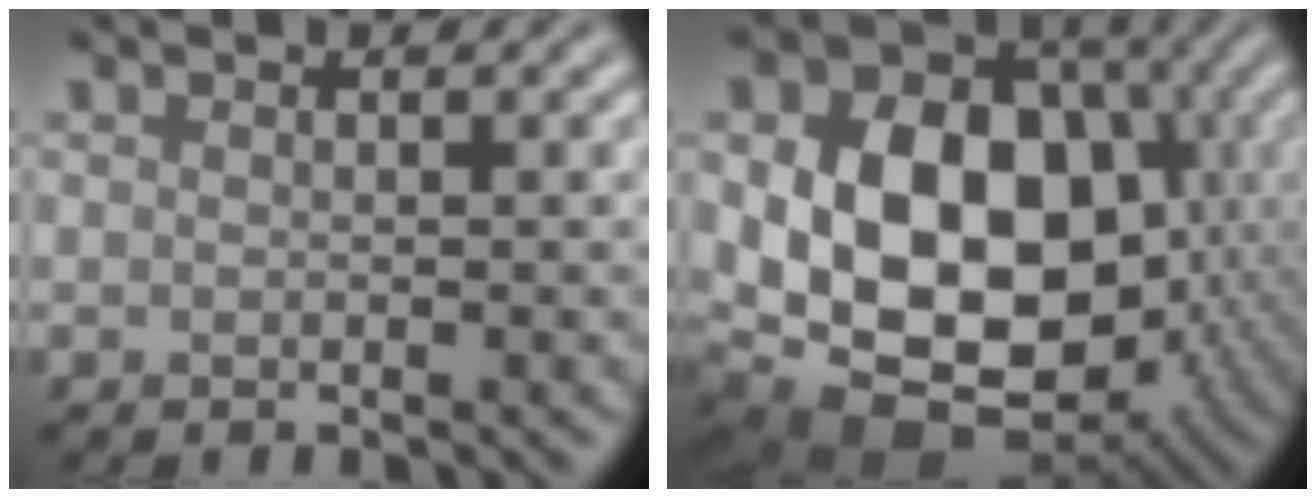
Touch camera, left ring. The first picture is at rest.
{"total": 17.1, "force": [-1.5, 12.8, 11.3], "torque": [-0.166, -0.007, -0.025]}